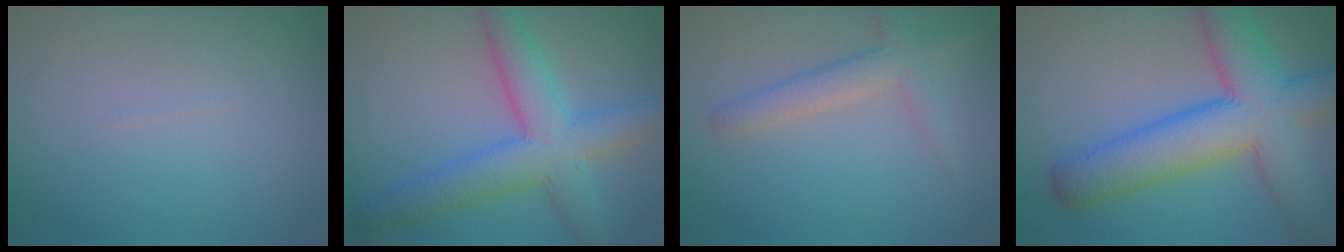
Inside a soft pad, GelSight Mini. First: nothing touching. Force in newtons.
{"total": 6.4, "press": 6.4, "slide": 0.2}
{"total": 2.7, "press": 2.7, "slide": 0.1}
{"total": 9.9, "press": 9.9, "slide": 0.4}